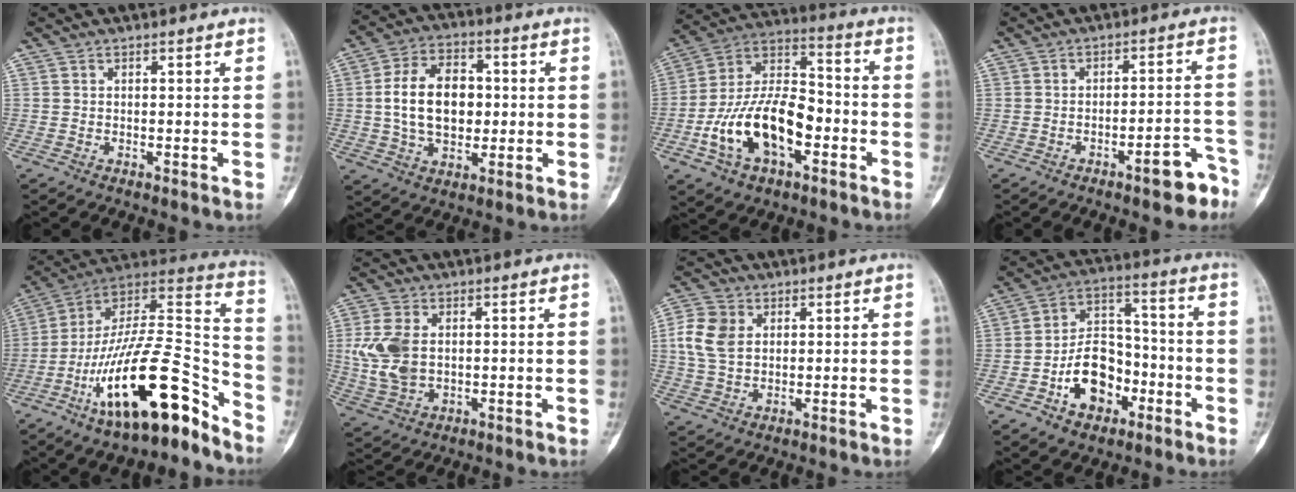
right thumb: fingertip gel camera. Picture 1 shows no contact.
{"total": 13.7, "force": [0.6, 9.1, 10.2], "torque": [-0.155, 0.013, 0.011]}
{"total": 19.5, "force": [-6.0, 11.0, 15.0], "torque": [-0.254, 0.049, -0.105]}
{"total": 7.0, "force": [-4.7, 2.1, 4.7], "torque": [-0.044, 0.046, -0.059]}
{"total": 25.3, "force": [-14.7, 7.9, 19.0], "torque": [-0.297, 0.104, -0.248]}
{"total": 9.3, "force": [0.9, 6.1, 7.0], "torque": [-0.154, -0.002, 0.027]}
{"total": 8.0, "force": [1.7, 5.9, 5.1], "torque": [-0.103, 0.005, 0.033]}
{"total": 13.5, "force": [-5.3, 9.3, 8.1], "torque": [-0.095, 0.051, -0.092]}